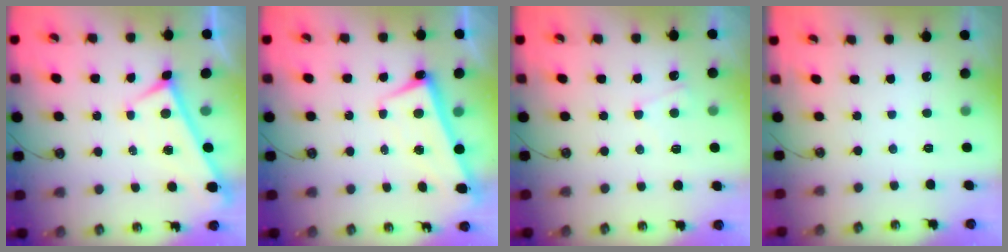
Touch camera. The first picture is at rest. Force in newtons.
{"total": 2.6, "press": 2.5, "slide": 0.6}
{"total": 2.2, "press": 2.1, "slide": 0.6}
{"total": 0.0}